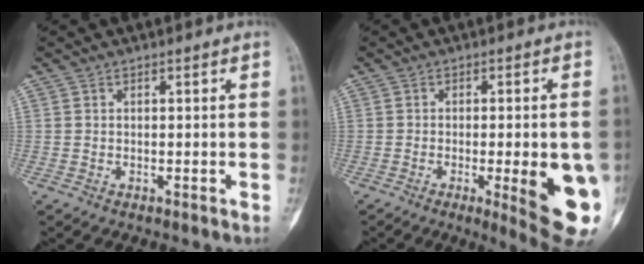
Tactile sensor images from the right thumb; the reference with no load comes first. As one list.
[{"total": 14.3, "force": [-3.4, 3.5, 13.4], "torque": [-0.141, -0.008, -0.028]}]